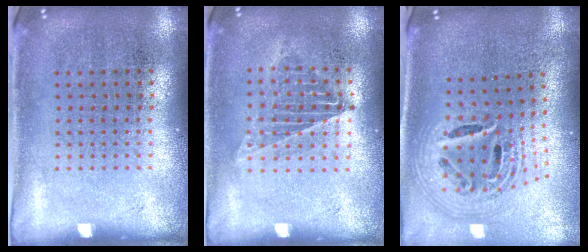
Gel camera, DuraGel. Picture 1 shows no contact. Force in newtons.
{"total": 1.0, "press": 1.0, "slide": 0.2}
{"total": 2.7, "press": 1.9, "slide": 1.9}